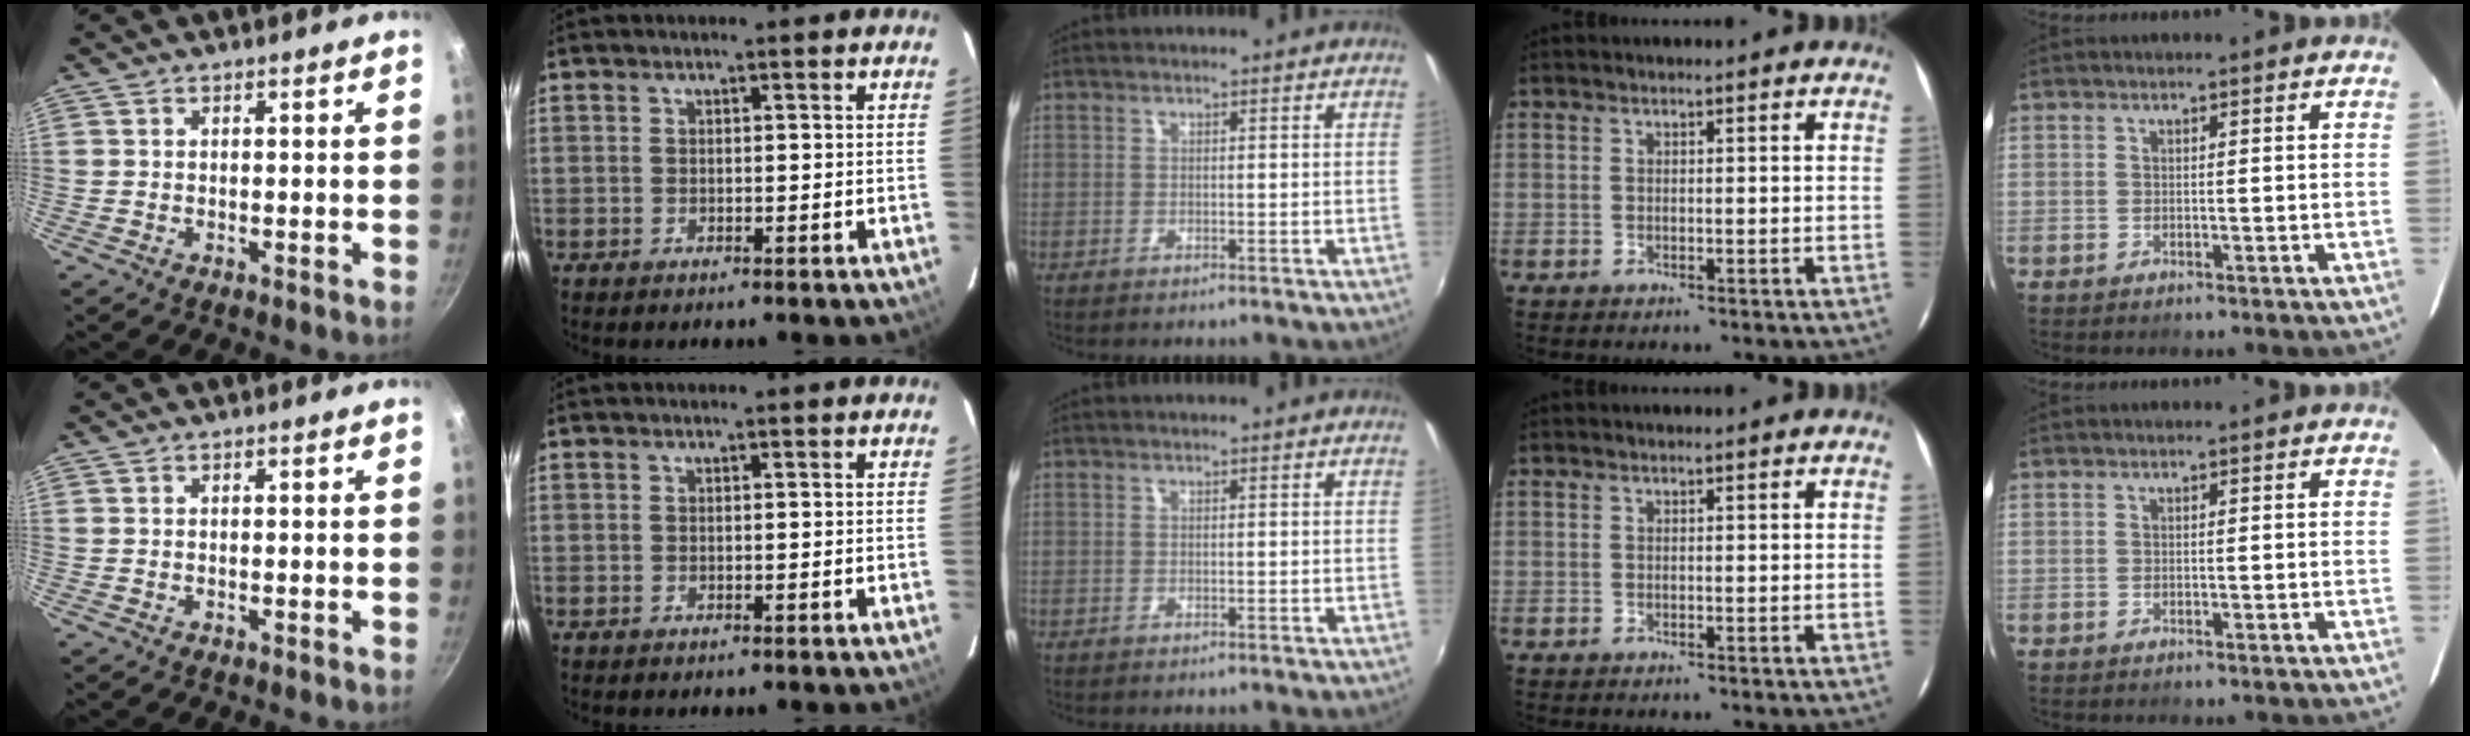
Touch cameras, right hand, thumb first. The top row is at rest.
{}